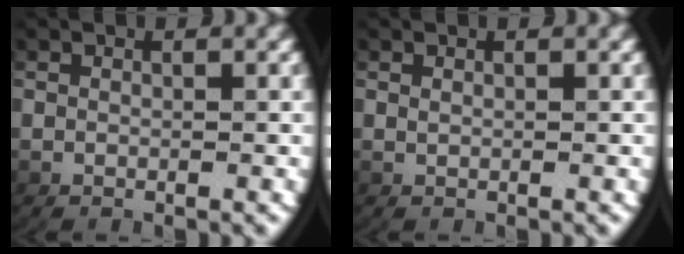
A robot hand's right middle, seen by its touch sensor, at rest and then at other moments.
{"total": 0.5, "force": [0.2, -0.5, 0.1], "torque": [-0.007, -0.007, 0.013]}